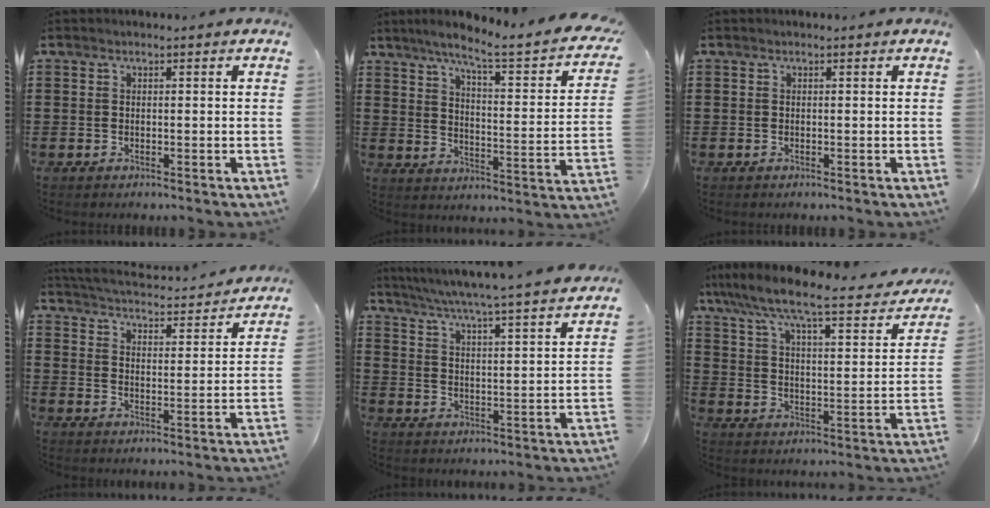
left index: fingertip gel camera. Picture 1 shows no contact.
{"total": 6.3, "force": [4.5, 0.0, 4.4], "torque": [-0.098, -0.036, 0.062]}
{"total": 0.0}
{"total": 4.1, "force": [4.0, -0.3, 0.5], "torque": [-0.034, -0.035, 0.063]}
{"total": 4.5, "force": [4.1, -1.2, 1.5], "torque": [-0.051, -0.042, 0.061]}
{"total": 6.8, "force": [5.9, 0.0, 3.4], "torque": [-0.093, -0.046, 0.090]}